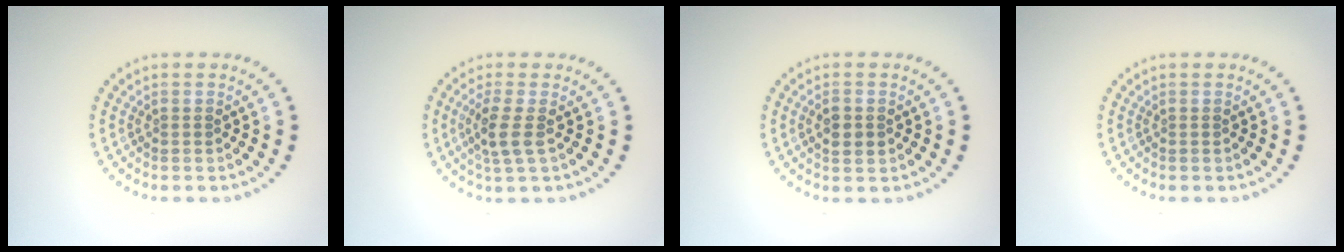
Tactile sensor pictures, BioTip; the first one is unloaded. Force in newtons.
{"total": 2.5, "press": 2.0, "slide": 1.5}
{"total": 1.8, "press": 1.7, "slide": 0.2}
{"total": 0.0}